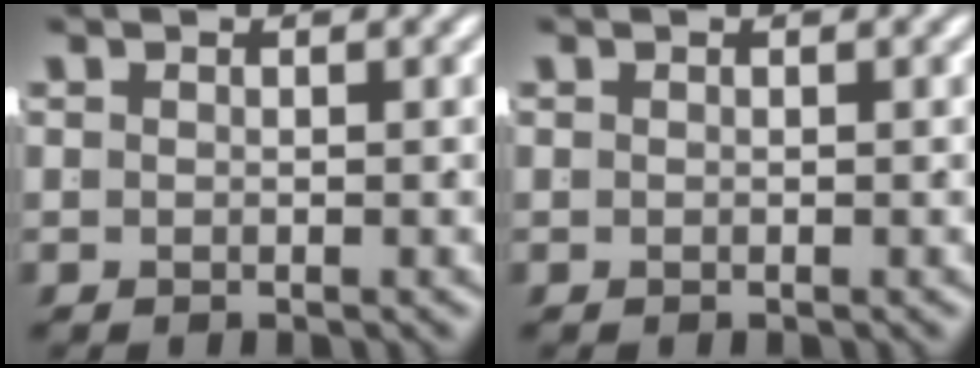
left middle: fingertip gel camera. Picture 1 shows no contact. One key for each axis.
{"total": 0.0}